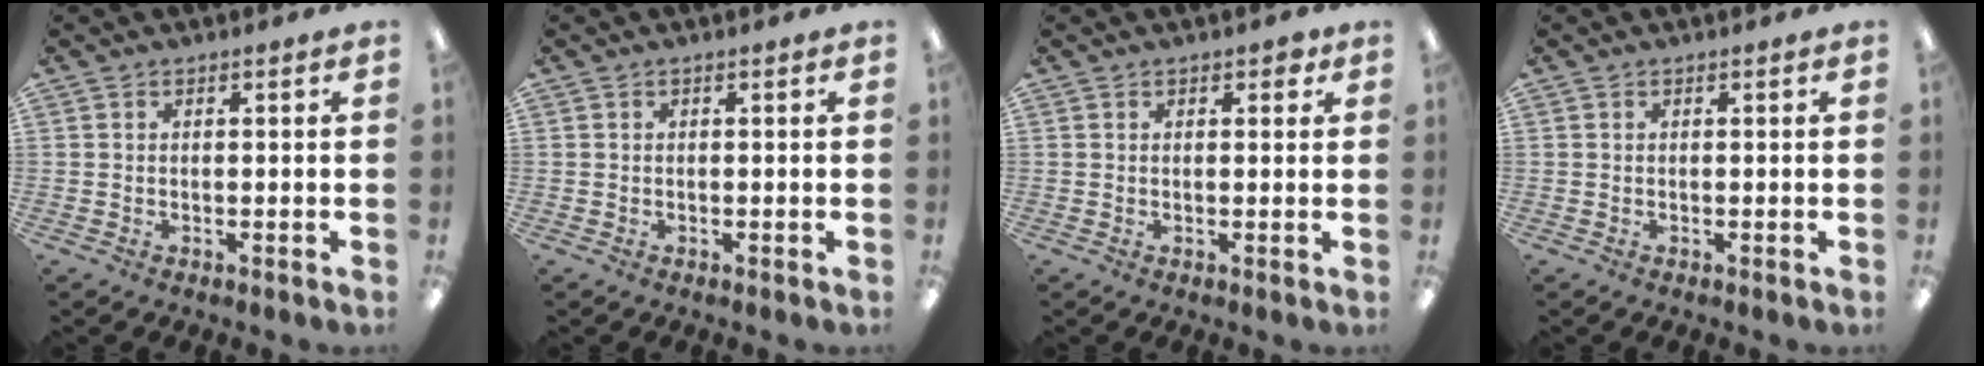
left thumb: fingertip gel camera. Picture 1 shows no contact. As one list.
[{"total": 0.0}, {"total": 1.7, "force": [1.0, 1.0, 1.0], "torque": [-0.013, 0.001, 0.016]}, {"total": 0.0}]